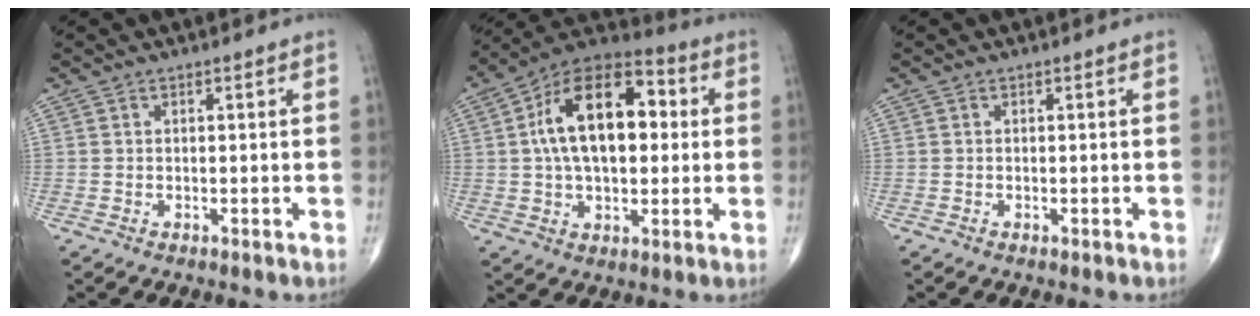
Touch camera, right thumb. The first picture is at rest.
{"total": 19.3, "force": [2.8, 10.9, 15.7], "torque": [-0.244, 0.028, 0.038]}
{"total": 0.0}